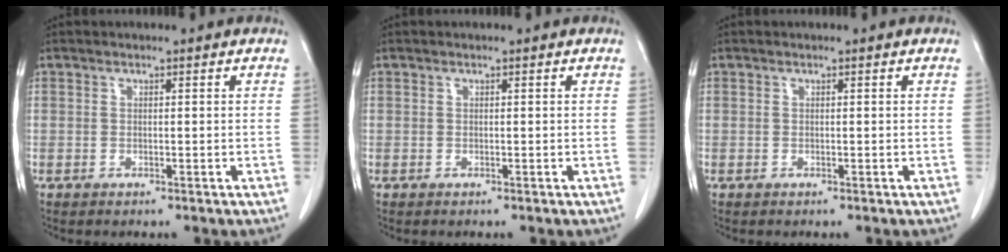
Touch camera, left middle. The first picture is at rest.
{"total": 0.0}
{"total": 0.0}